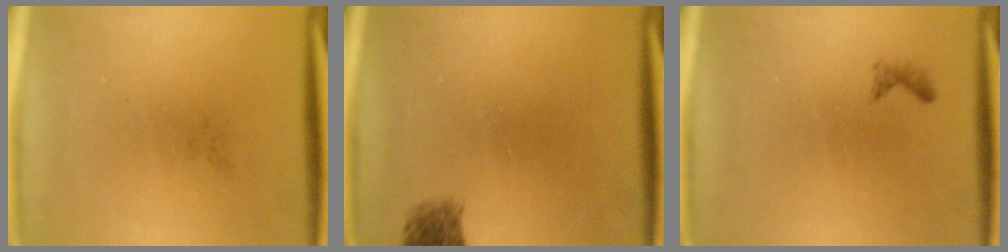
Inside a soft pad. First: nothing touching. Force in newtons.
{"total": 1.9}
{"total": 0.6}